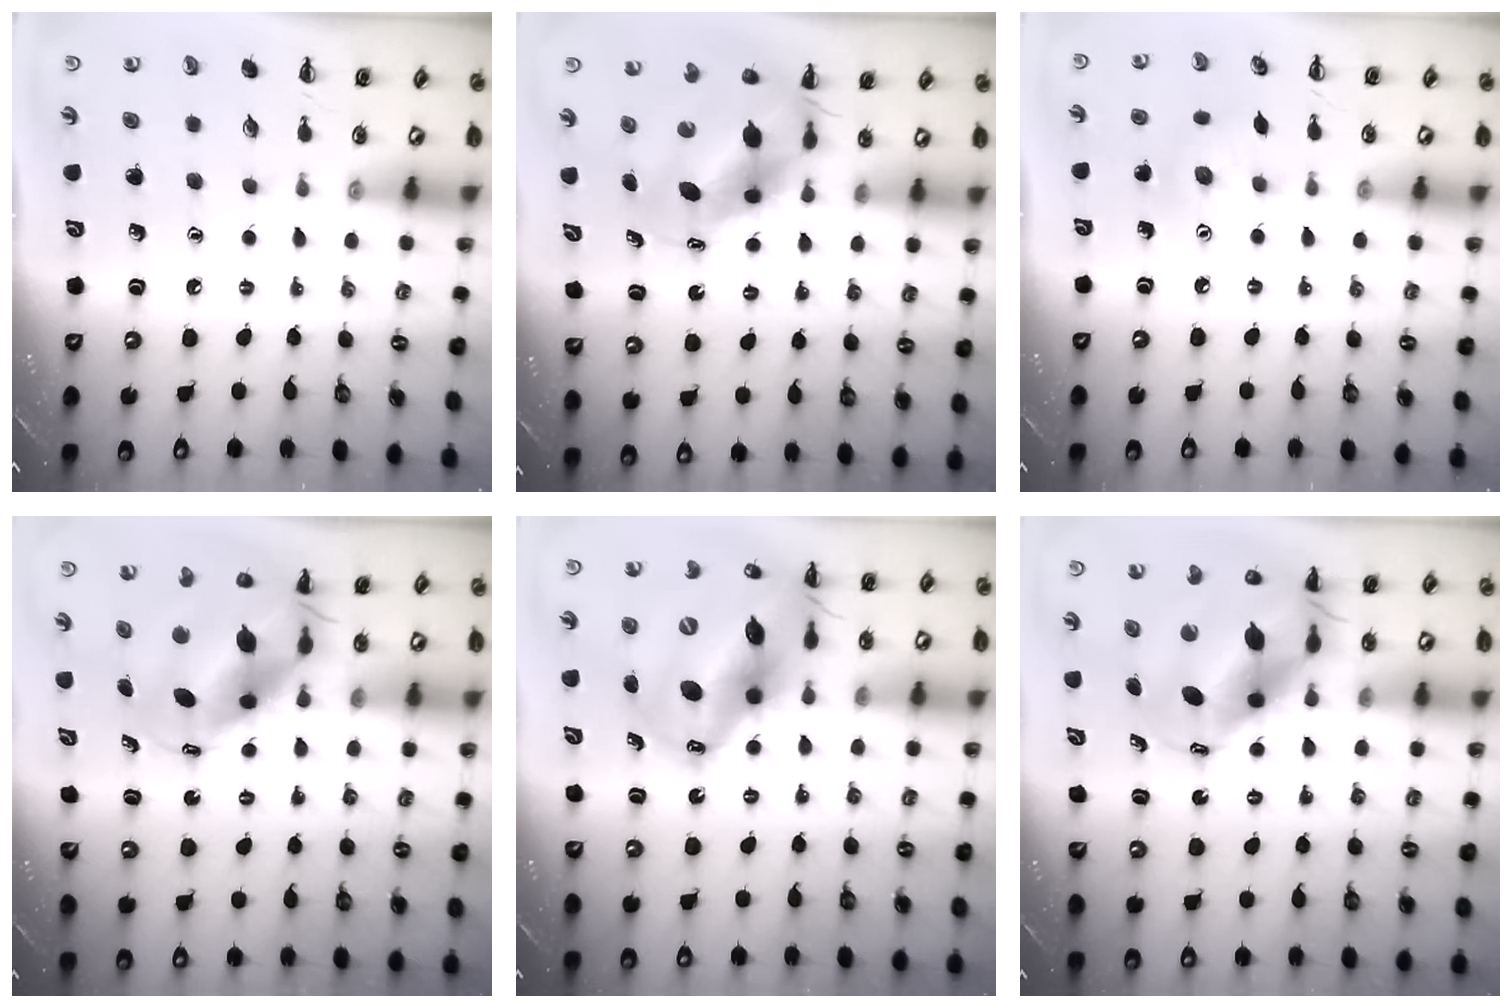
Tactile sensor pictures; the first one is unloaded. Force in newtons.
{"total": 7.6, "press": 7.4, "slide": 1.8}
{"total": 4.7, "press": 4.5, "slide": 1.3}
{"total": 8.3, "press": 8.0, "slide": 2.1}
{"total": 19.8, "press": 18.9, "slide": 5.6}
{"total": 10.8, "press": 10.4, "slide": 3.0}